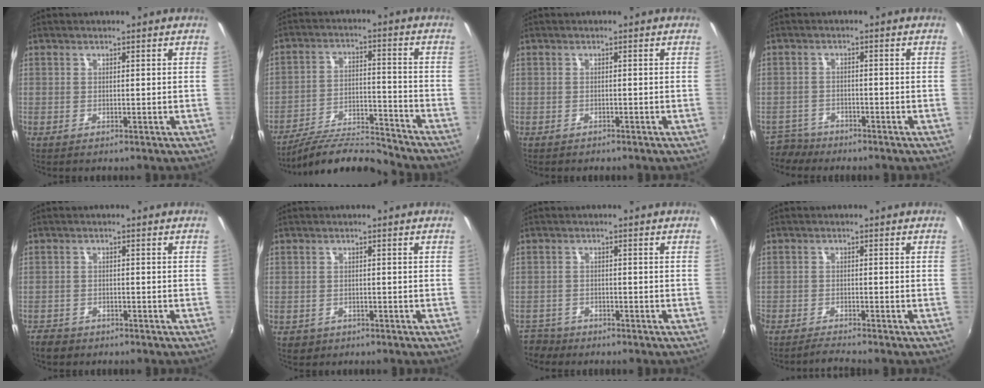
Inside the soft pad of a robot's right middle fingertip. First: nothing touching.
{"total": 12.1, "force": [-11.6, 1.1, 3.1], "torque": [-0.074, 0.000, -0.195]}
{"total": 0.9, "force": [-0.8, 0.4, 0.2], "torque": [-0.008, 0.000, -0.011]}
{"total": 4.1, "force": [-3.7, 1.8, 0.0], "torque": [-0.015, 0.002, -0.069]}
{"total": 3.7, "force": [-3.0, 1.9, 0.9], "torque": [-0.033, -0.004, -0.054]}
{"total": 2.6, "force": [-1.3, 2.1, 0.9], "torque": [-0.023, -0.003, -0.016]}
{"total": 4.3, "force": [-3.7, 2.2, 0.2], "torque": [-0.025, -0.003, -0.071]}
{"total": 2.7, "force": [-2.6, -0.4, 0.4], "torque": [-0.023, -0.008, -0.053]}